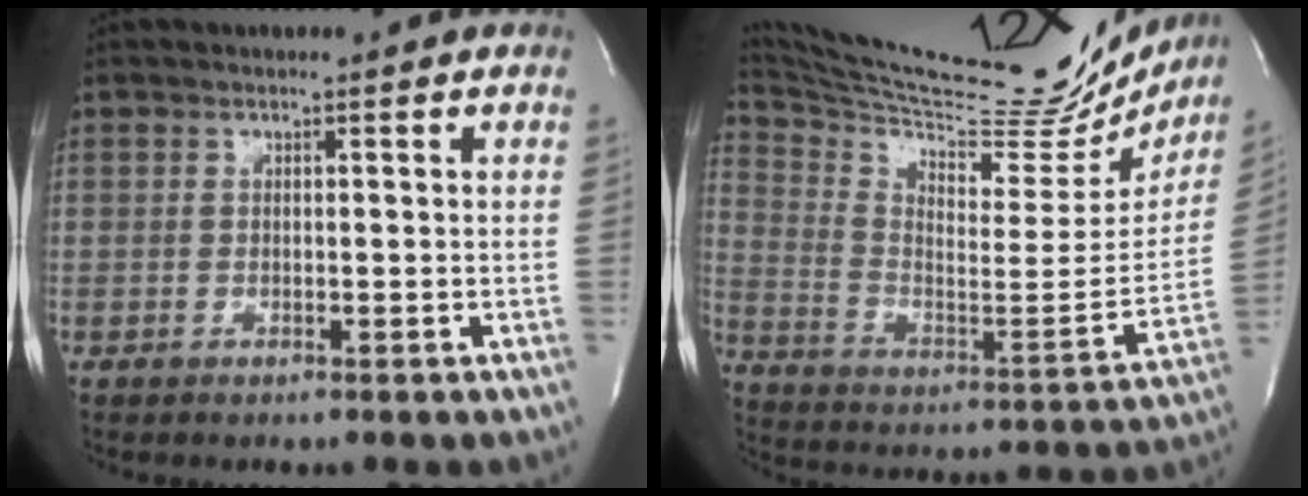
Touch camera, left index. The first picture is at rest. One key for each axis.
{"total": 31.2, "fx": 27.9, "fy": 5.8, "fz": 12.8, "tx": -0.221, "ty": -0.074, "tz": 0.383}